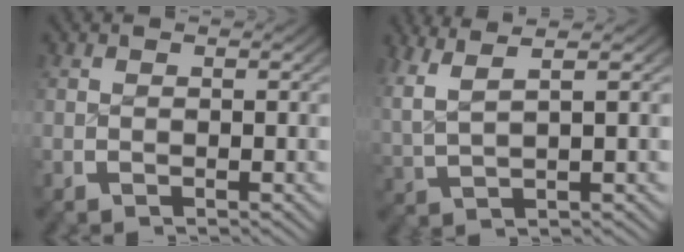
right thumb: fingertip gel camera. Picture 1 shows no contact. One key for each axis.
{"total": 5.8, "fx": 3.1, "fy": 2.4, "fz": 4.2, "tx": -0.084, "ty": 0.006, "tz": 0.059}